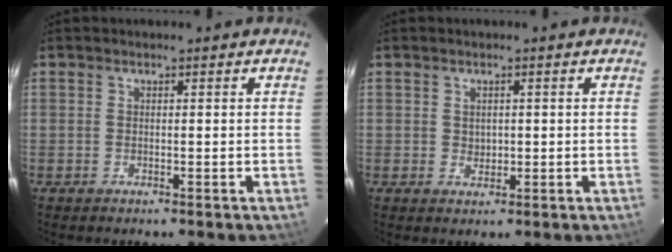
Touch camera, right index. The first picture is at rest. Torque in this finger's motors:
{"motor_torque": [-0.09, 0.08, -0.03, 0.00]}